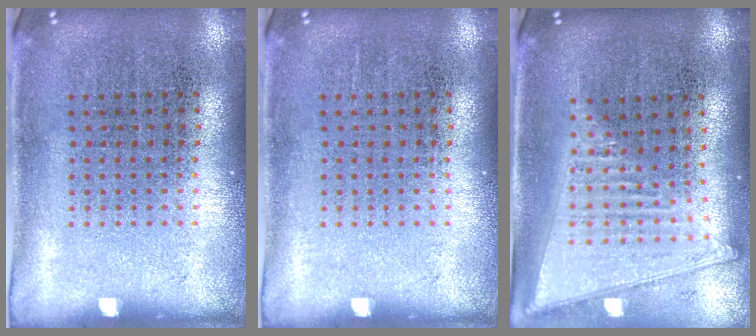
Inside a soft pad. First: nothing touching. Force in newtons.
{"total": 0.0}
{"total": 2.0, "press": 1.7, "slide": 1.0}